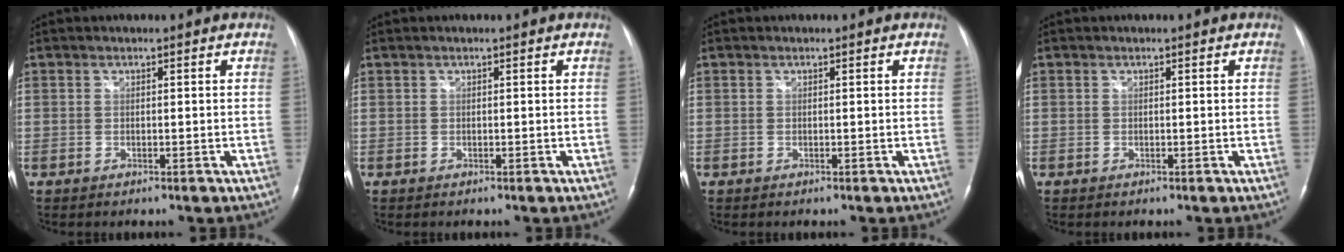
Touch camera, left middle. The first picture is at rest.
{"total": 0.0}
{"total": 0.0}
{"total": 0.0}